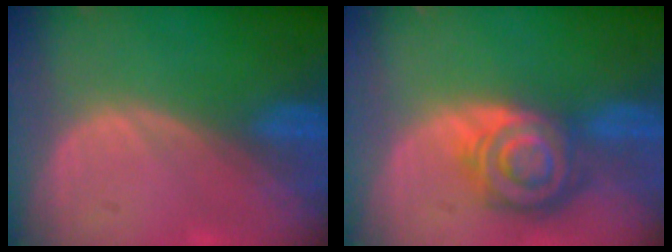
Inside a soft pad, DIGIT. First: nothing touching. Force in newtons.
{"total": 8.5, "press": 7.4, "slide": 4.2}